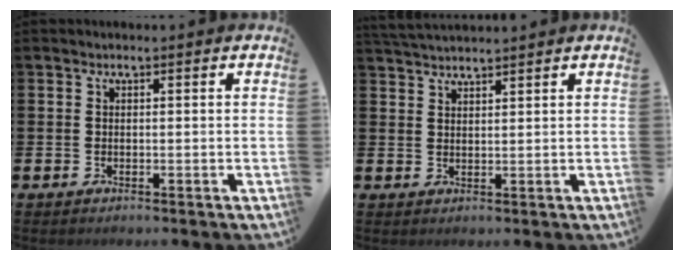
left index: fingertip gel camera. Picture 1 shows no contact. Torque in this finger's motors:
{"motor_torque": [1.04, -1.10, 0.17, 0.03]}